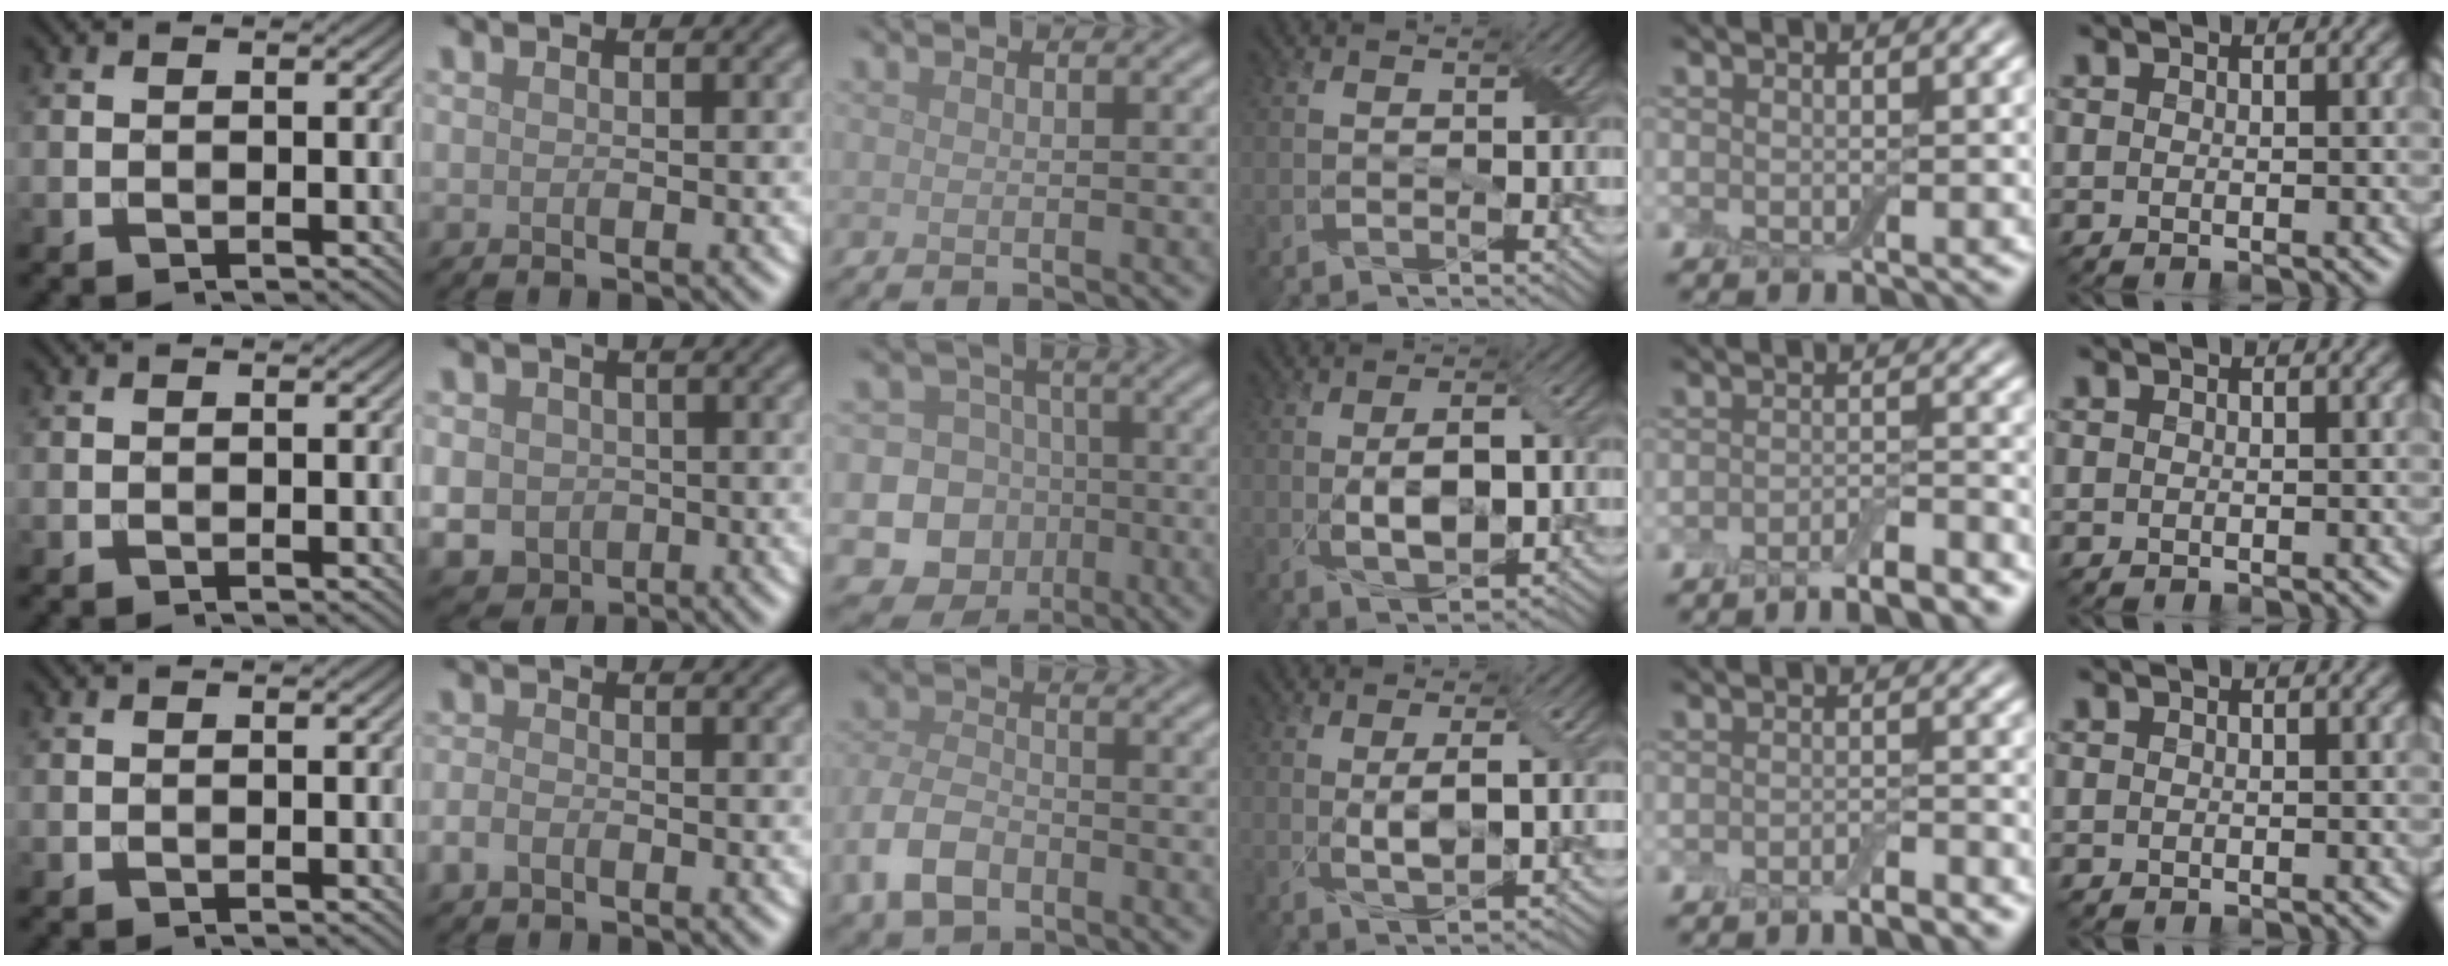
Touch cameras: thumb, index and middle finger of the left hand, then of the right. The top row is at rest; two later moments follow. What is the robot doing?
{"motion": "fold", "object": "cloth"}